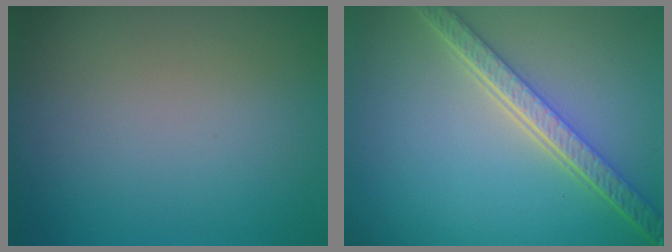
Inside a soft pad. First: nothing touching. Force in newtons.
{"total": 5.3, "press": 4.1, "slide": 3.4}